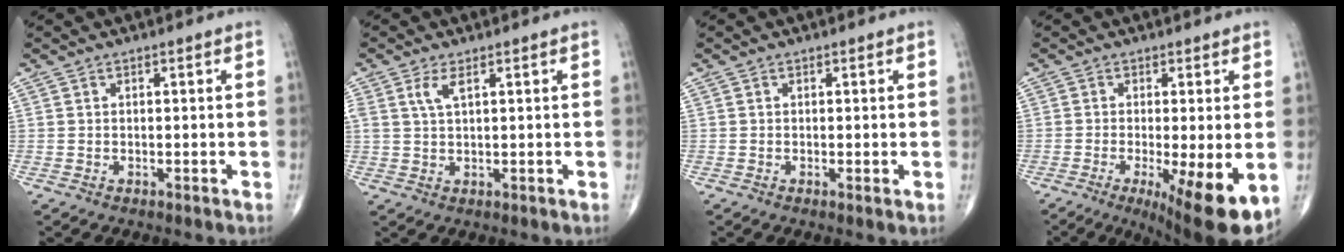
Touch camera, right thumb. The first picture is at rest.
{"total": 3.0, "force": [1.4, 1.0, 2.5], "torque": [-0.058, 0.002, 0.034]}
{"total": 0.7, "force": [0.0, 0.0, 0.7], "torque": [-0.014, -0.003, -0.002]}
{"total": 12.9, "force": [-3.9, 2.9, 12.0], "torque": [-0.156, -0.024, -0.049]}